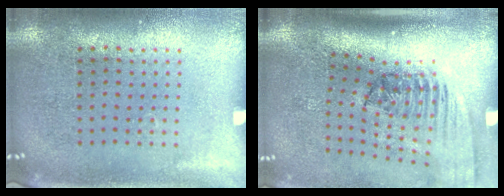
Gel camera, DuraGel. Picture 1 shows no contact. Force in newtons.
{"total": 2.4, "press": 1.7, "slide": 1.7}